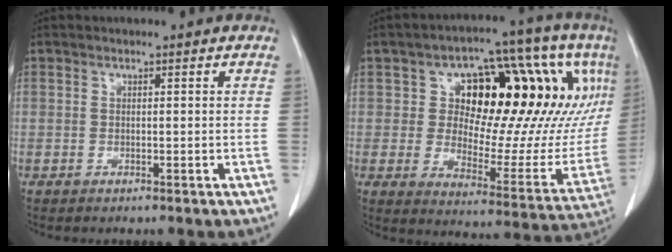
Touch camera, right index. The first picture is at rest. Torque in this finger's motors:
{"motor_torque": [1.08, 0.89, 0.33, 0.12]}